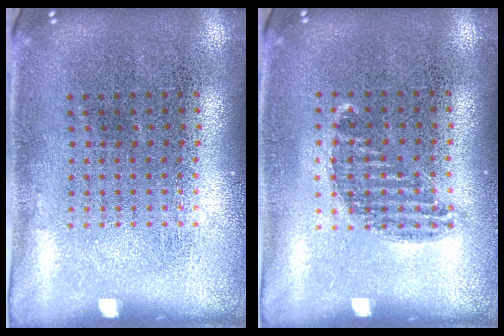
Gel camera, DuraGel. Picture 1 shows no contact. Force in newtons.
{"total": 0.8, "press": 0.6, "slide": 0.4}